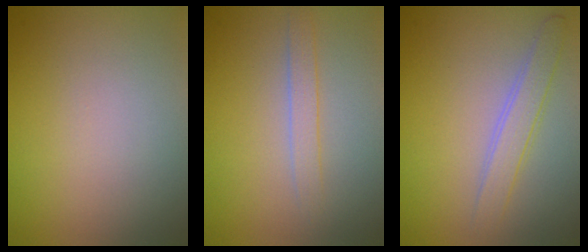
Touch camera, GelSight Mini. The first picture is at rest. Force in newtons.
{"total": 1.5, "press": 1.5, "slide": 0.1}
{"total": 2.3, "press": 2.3, "slide": 0.1}